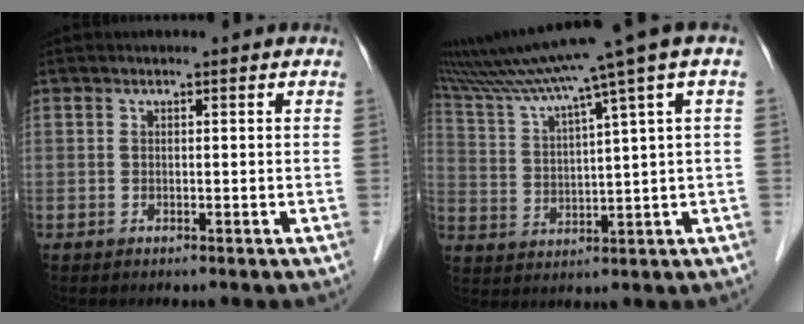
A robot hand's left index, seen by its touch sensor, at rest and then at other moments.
{"total": 14.2, "force": [10.1, -2.2, 9.7], "torque": [-0.166, 0.005, 0.164]}